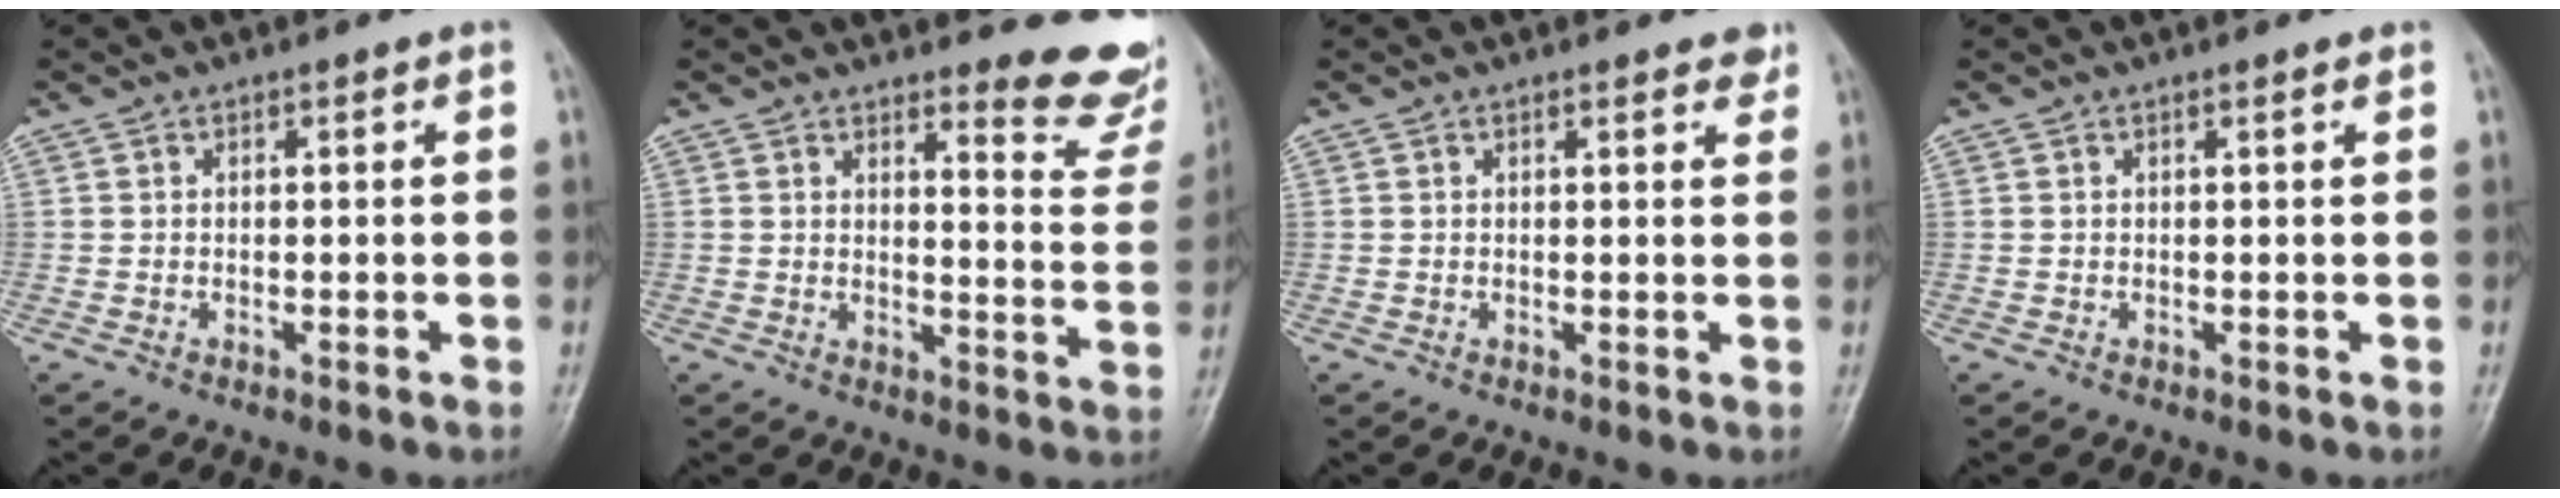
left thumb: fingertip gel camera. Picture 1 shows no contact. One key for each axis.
{"total": 11.8, "fx": 10.8, "fy": 2.6, "fz": 4.1, "tx": -0.018, "ty": -0.114, "tz": 0.107}
{"total": 2.6, "fx": 2.0, "fy": 0.9, "fz": 1.4, "tx": -0.003, "ty": -0.004, "tz": 0.018}
{"total": 0.6, "fx": 0.4, "fy": 0.0, "fz": 0.4, "tx": -0.009, "ty": 0.001, "tz": 0.006}